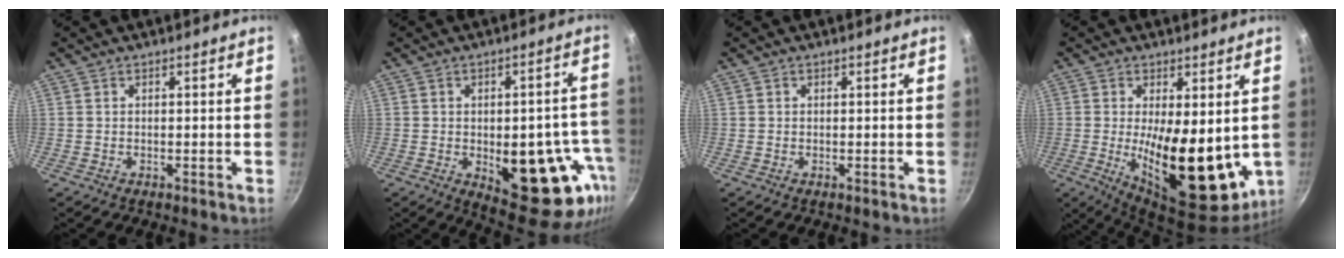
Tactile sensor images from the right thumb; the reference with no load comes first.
{"total": 18.7, "force": [-5.0, 8.9, 15.6], "torque": [-0.139, 0.008, -0.053]}
{"total": 0.0}
{"total": 18.0, "force": [-0.4, 7.6, 16.3], "torque": [-0.228, -0.031, 0.008]}